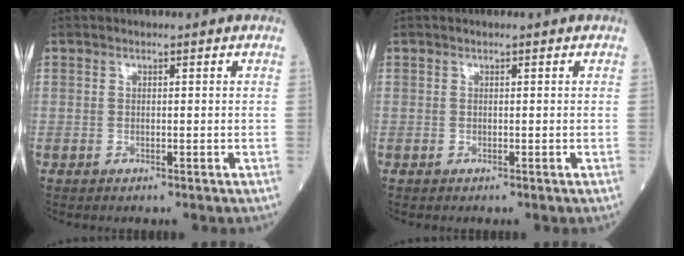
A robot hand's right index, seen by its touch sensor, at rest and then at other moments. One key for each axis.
{"total": 0.0}